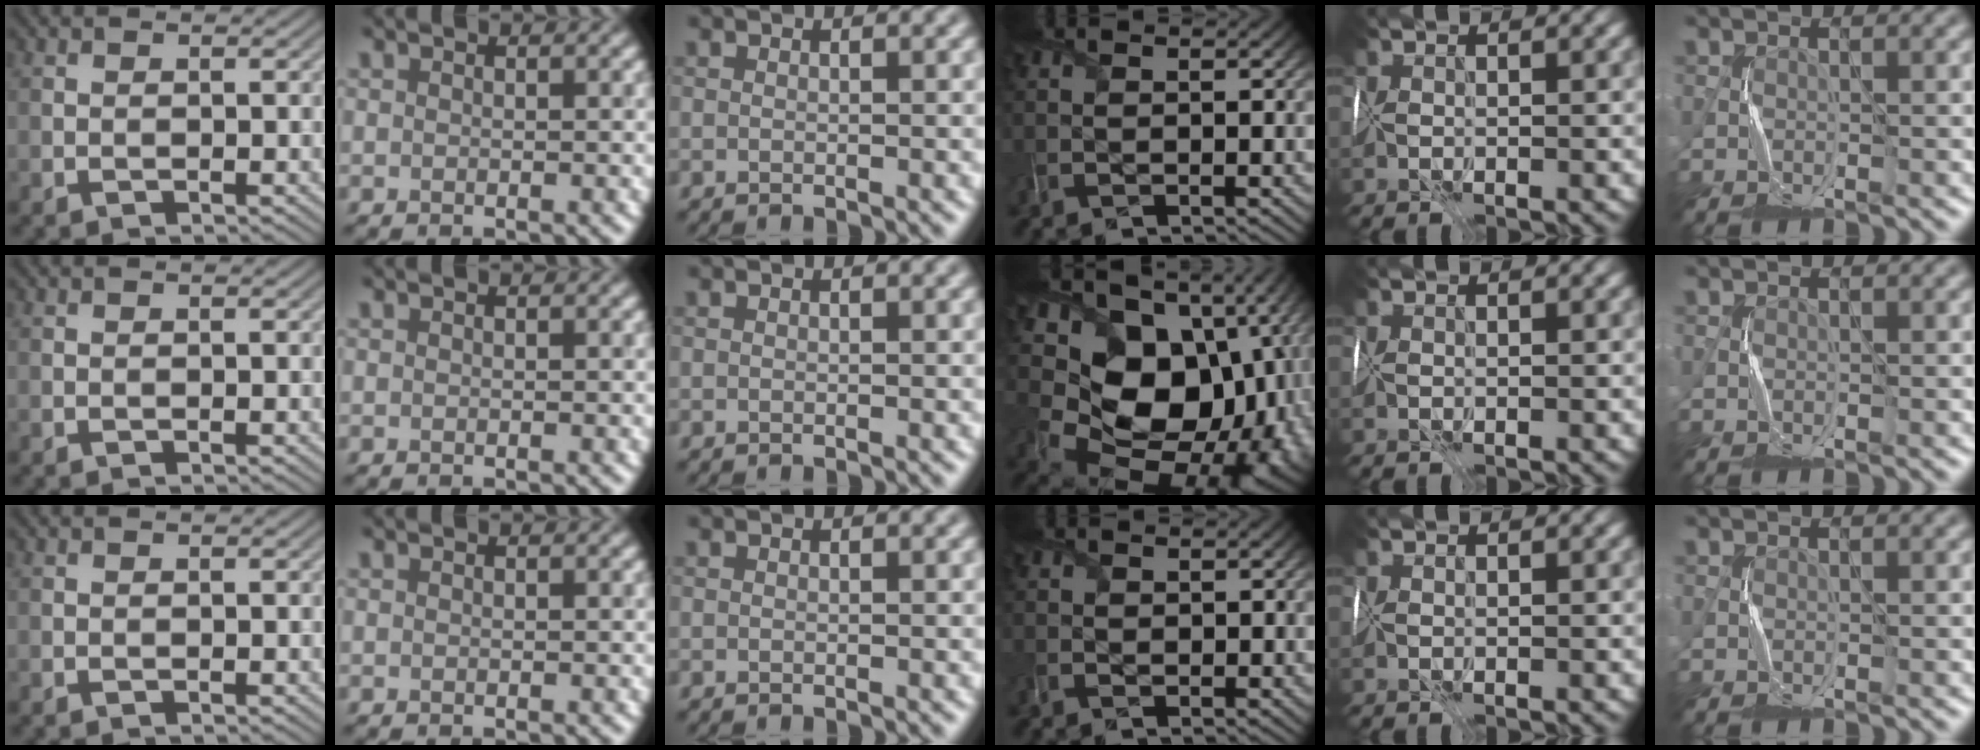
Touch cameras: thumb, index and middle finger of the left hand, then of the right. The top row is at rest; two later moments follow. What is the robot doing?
{"motion": "wrap", "object": "cellophane"}